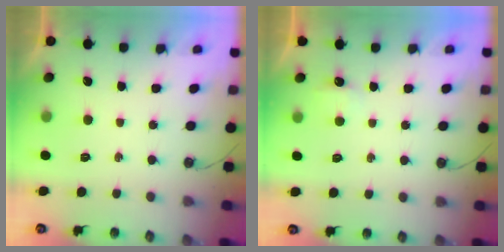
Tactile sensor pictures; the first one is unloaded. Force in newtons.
{"total": 2.5, "press": 2.4, "slide": 0.5}